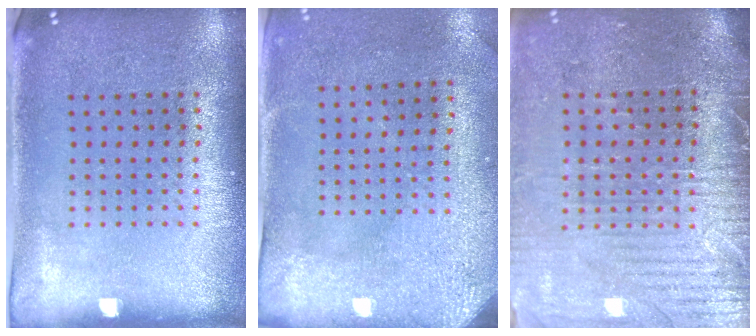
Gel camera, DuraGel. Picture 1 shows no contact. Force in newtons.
{"total": 3.0, "press": 2.3, "slide": 1.9}
{"total": 3.6, "press": 3.4, "slide": 1.4}